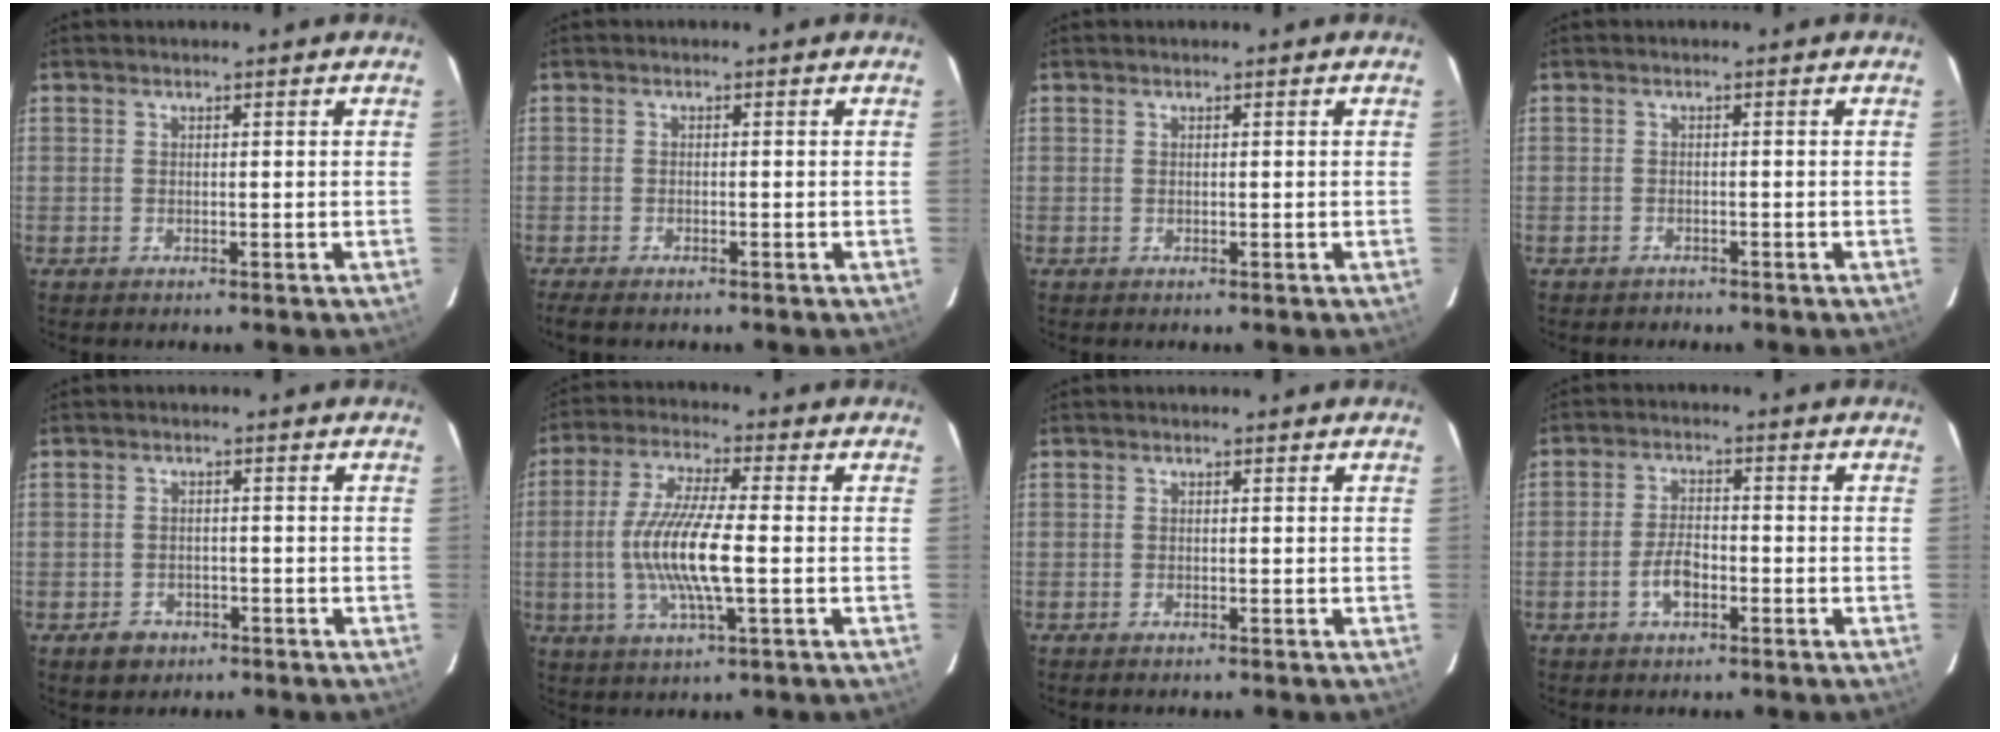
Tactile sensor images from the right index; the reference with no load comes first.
{"total": 3.3, "force": [-2.7, 0.7, 1.7], "torque": [-0.044, -0.013, -0.049]}
{"total": 0.0}
{"total": 1.4, "force": [-1.2, 0.8, 0.0], "torque": [-0.004, 0.005, -0.018]}
{"total": 3.9, "force": [-2.4, 2.9, 1.1], "torque": [-0.029, 0.006, -0.031]}
{"total": 12.4, "force": [-1.7, 1.9, 12.1], "torque": [-0.241, -0.004, -0.035]}
{"total": 0.8, "force": [-0.7, 0.2, 0.3], "torque": [-0.007, -0.002, -0.014]}
{"total": 4.9, "force": [-2.3, 2.4, 3.7], "torque": [-0.078, 0.007, -0.041]}